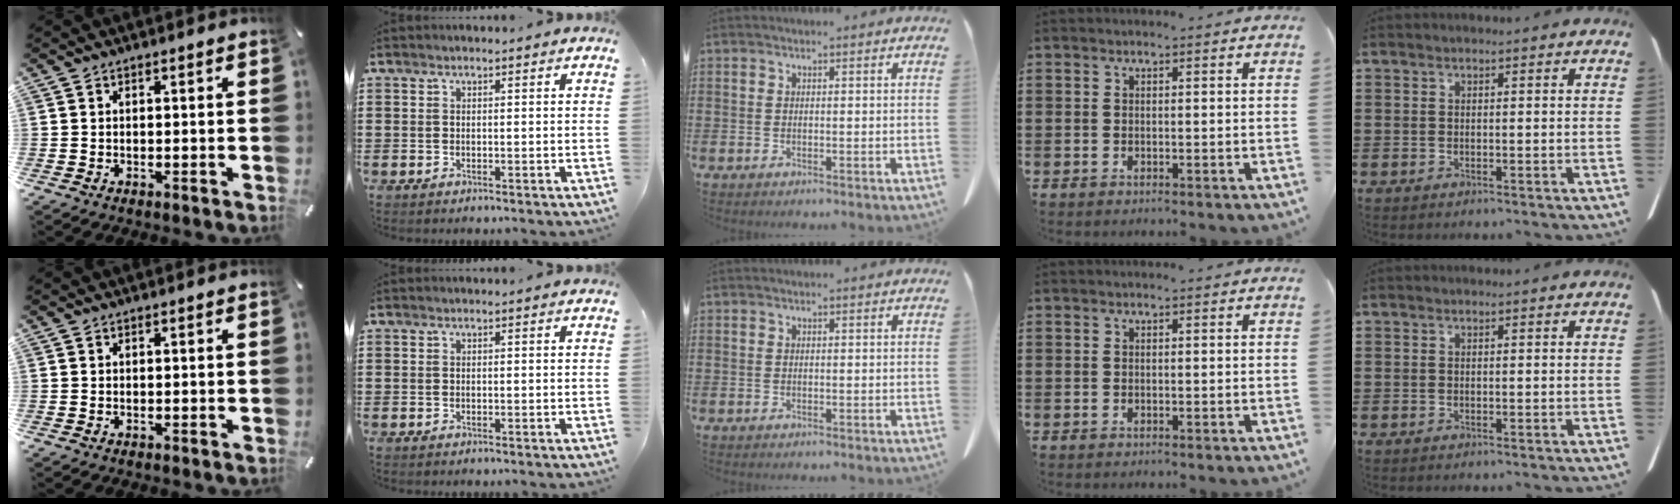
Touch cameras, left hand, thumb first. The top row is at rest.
{}